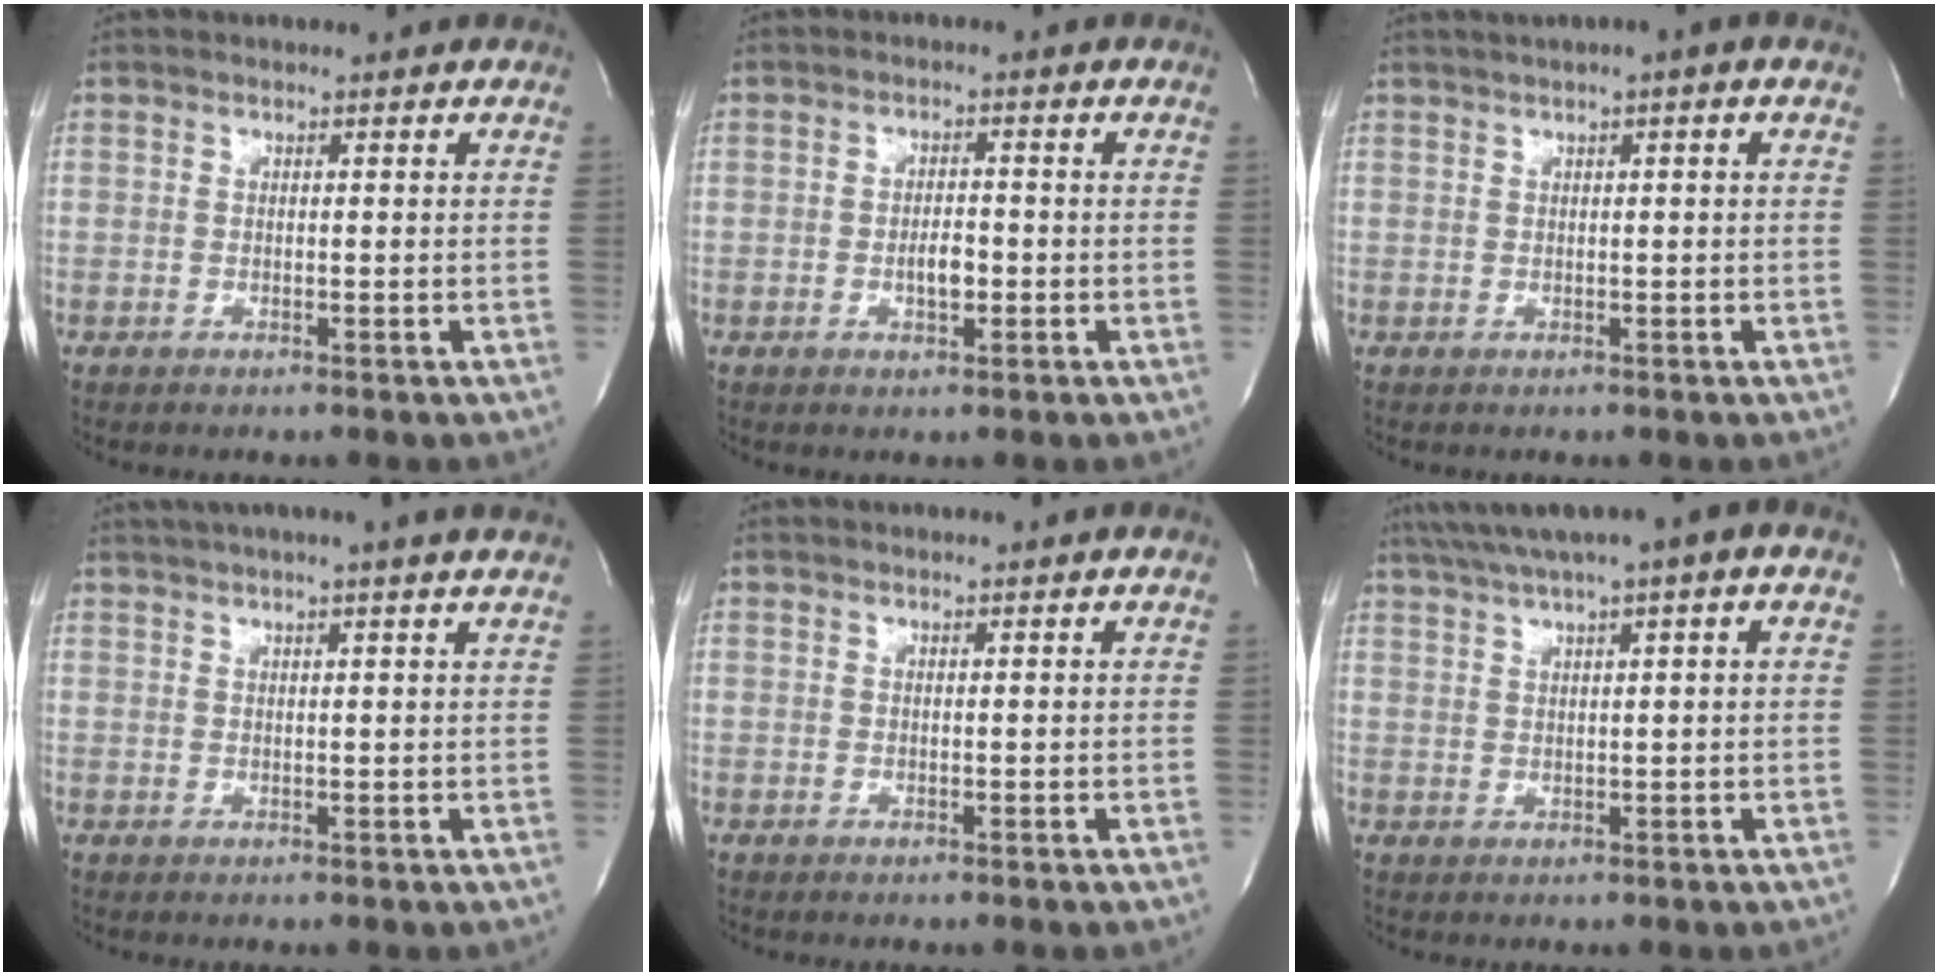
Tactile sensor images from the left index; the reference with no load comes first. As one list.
[{"total": 2.9, "force": [-0.9, 1.1, 2.5], "torque": [-0.041, 0.000, -0.014]}, {"total": 3.2, "force": [1.6, 0.1, 2.7], "torque": [-0.048, 0.012, 0.022]}, {"total": 8.1, "force": [6.6, -1.6, 4.5], "torque": [-0.067, 0.017, 0.076]}, {"total": 0.8, "force": [0.6, -0.4, 0.4], "torque": [-0.007, 0.006, 0.019]}, {"total": 7.7, "force": [5.0, 0.0, 5.9], "torque": [-0.103, 0.033, 0.079]}]